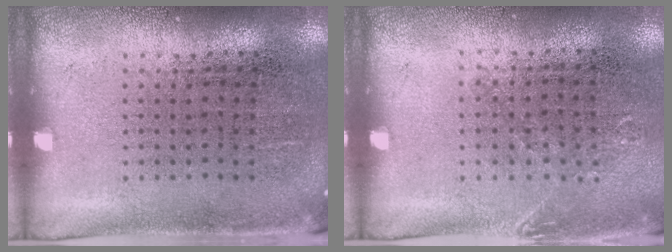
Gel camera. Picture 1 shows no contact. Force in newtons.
{"total": 0.8, "press": 0.8, "slide": 0.1}